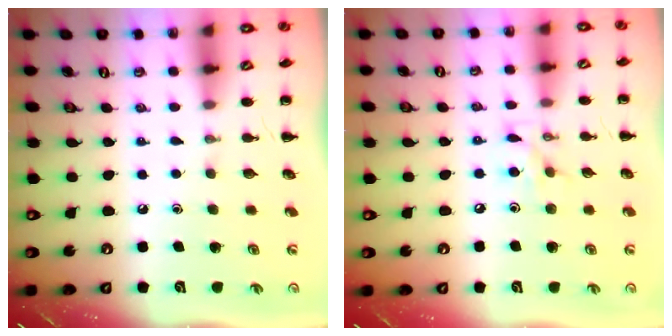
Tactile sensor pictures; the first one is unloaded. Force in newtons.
{"total": 5.9, "press": 5.8, "slide": 1.0}